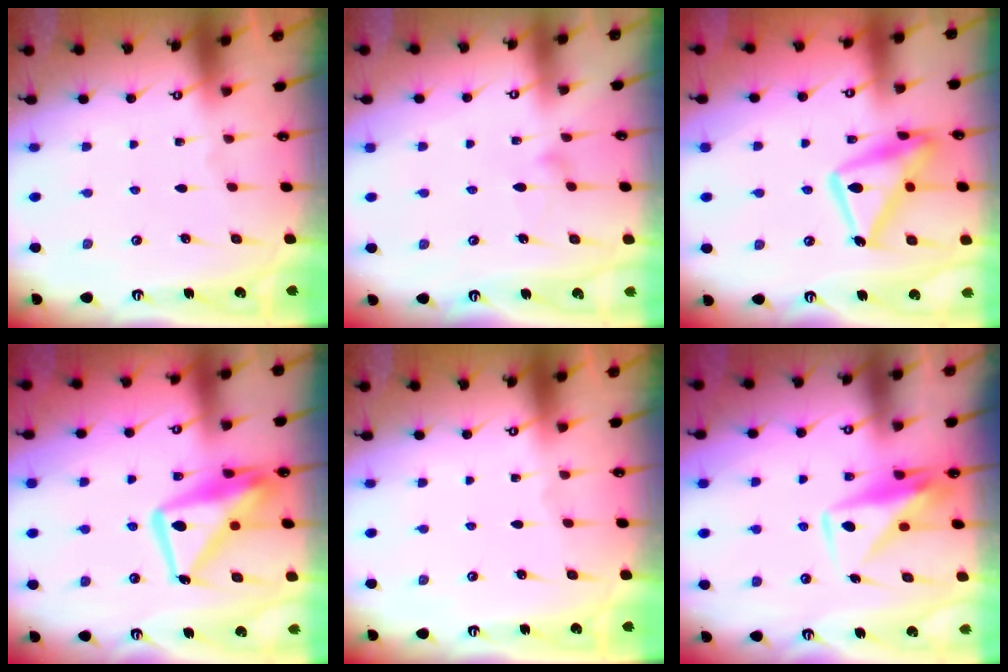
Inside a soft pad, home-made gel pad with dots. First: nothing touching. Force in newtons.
{"total": 7.0, "press": 7.0, "slide": 0.5}
{"total": 17.9, "press": 17.9, "slide": 1.1}
{"total": 15.9, "press": 15.8, "slide": 1.7}
{"total": 0.0}
{"total": 9.3, "press": 9.3, "slide": 0.6}